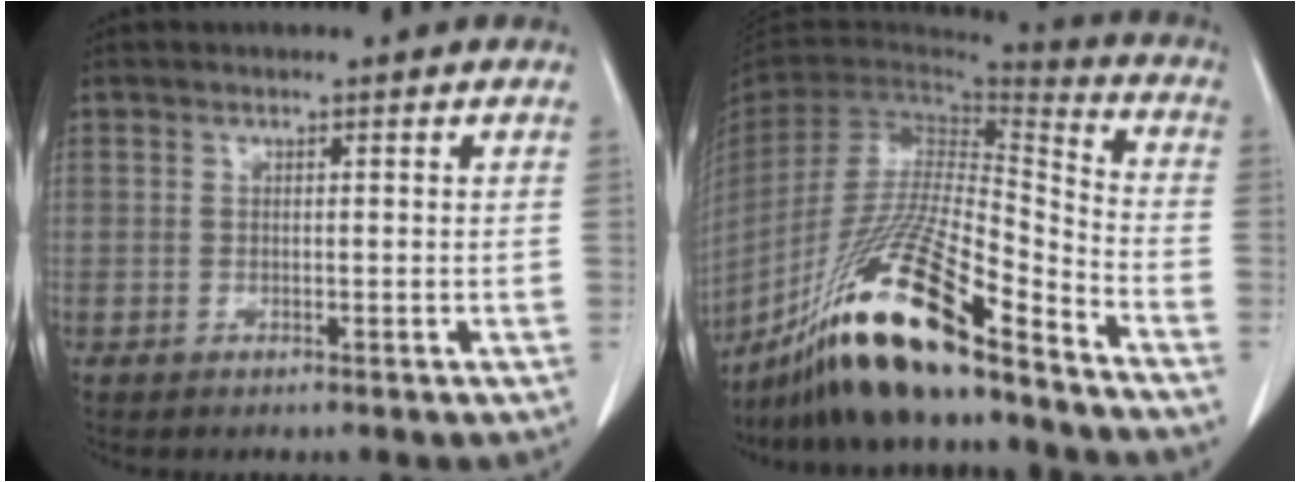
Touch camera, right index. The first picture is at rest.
{"total": 22.4, "force": [-16.2, 2.1, 15.4], "torque": [-0.303, -0.039, -0.296]}